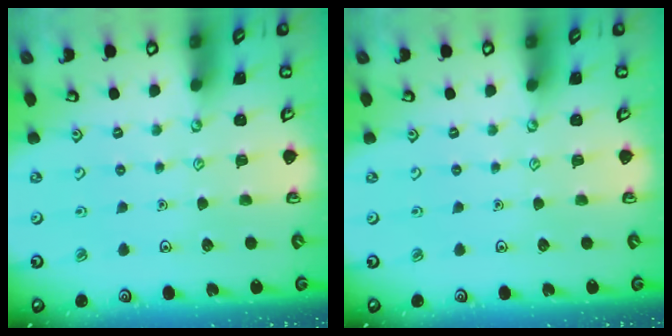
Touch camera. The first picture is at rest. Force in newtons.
{"total": 0.0}